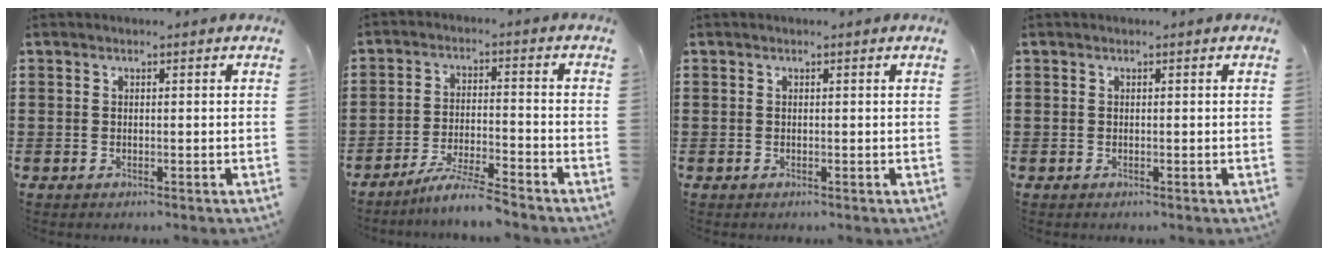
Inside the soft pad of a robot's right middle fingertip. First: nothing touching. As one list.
[{"total": 5.6, "force": [-5.1, -0.5, 2.3], "torque": [-0.049, -0.014, -0.099]}, {"total": 0.0}, {"total": 0.0}]